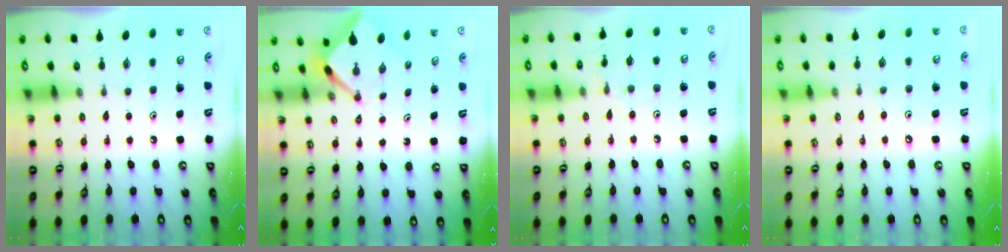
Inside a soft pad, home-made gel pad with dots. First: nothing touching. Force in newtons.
{"total": 2.6, "press": 2.6, "slide": 0.3}
{"total": 2.7, "press": 2.7, "slide": 0.4}
{"total": 2.5, "press": 2.5, "slide": 0.5}